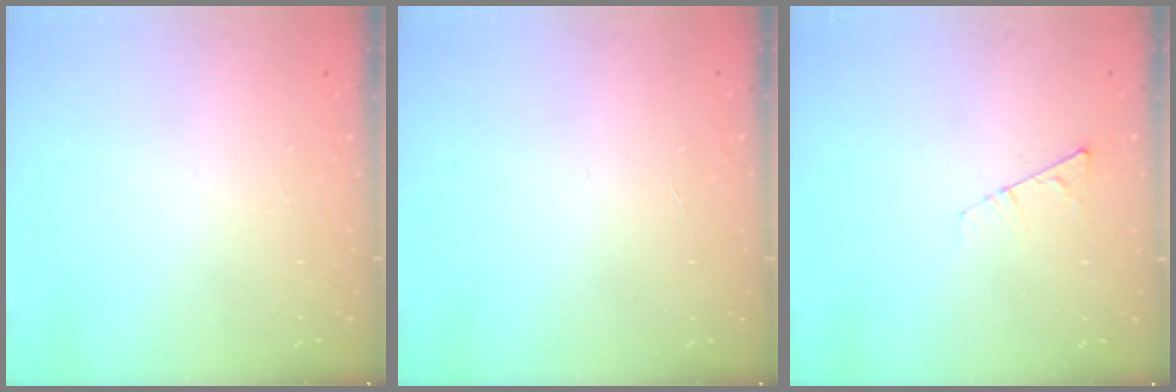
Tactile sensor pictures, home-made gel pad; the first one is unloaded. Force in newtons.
{"total": 0.0}
{"total": 3.5, "press": 3.4, "slide": 0.4}